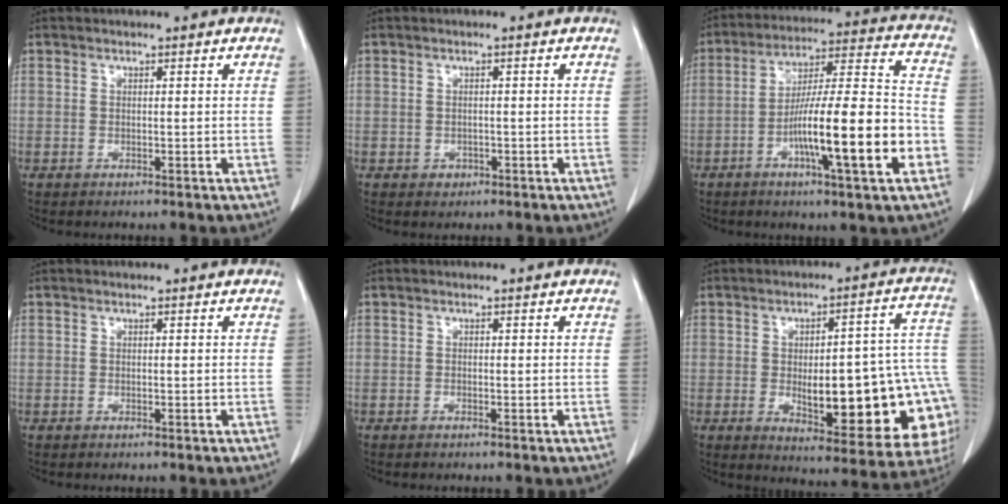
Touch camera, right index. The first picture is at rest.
{"total": 2.3, "force": [-0.8, 2.0, 0.8], "torque": [-0.010, 0.007, -0.003]}
{"total": 18.8, "force": [-6.2, 1.5, 17.6], "torque": [-0.277, 0.005, -0.096]}
{"total": 0.0}
{"total": 0.5, "force": [-0.3, 0.3, 0.4], "torque": [-0.010, -0.001, -0.004]}
{"total": 24.8, "force": [-4.5, 7.6, 23.2], "torque": [-0.216, 0.032, -0.033]}